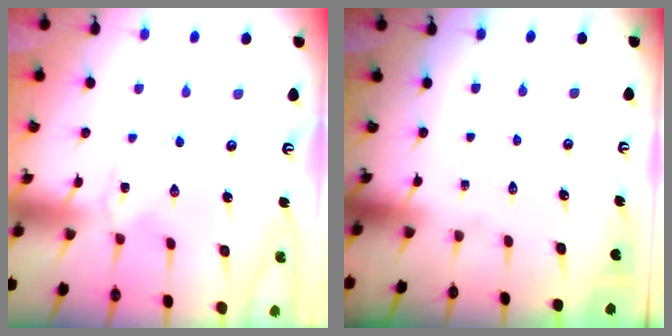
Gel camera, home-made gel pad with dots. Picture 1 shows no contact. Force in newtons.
{"total": 0.0}